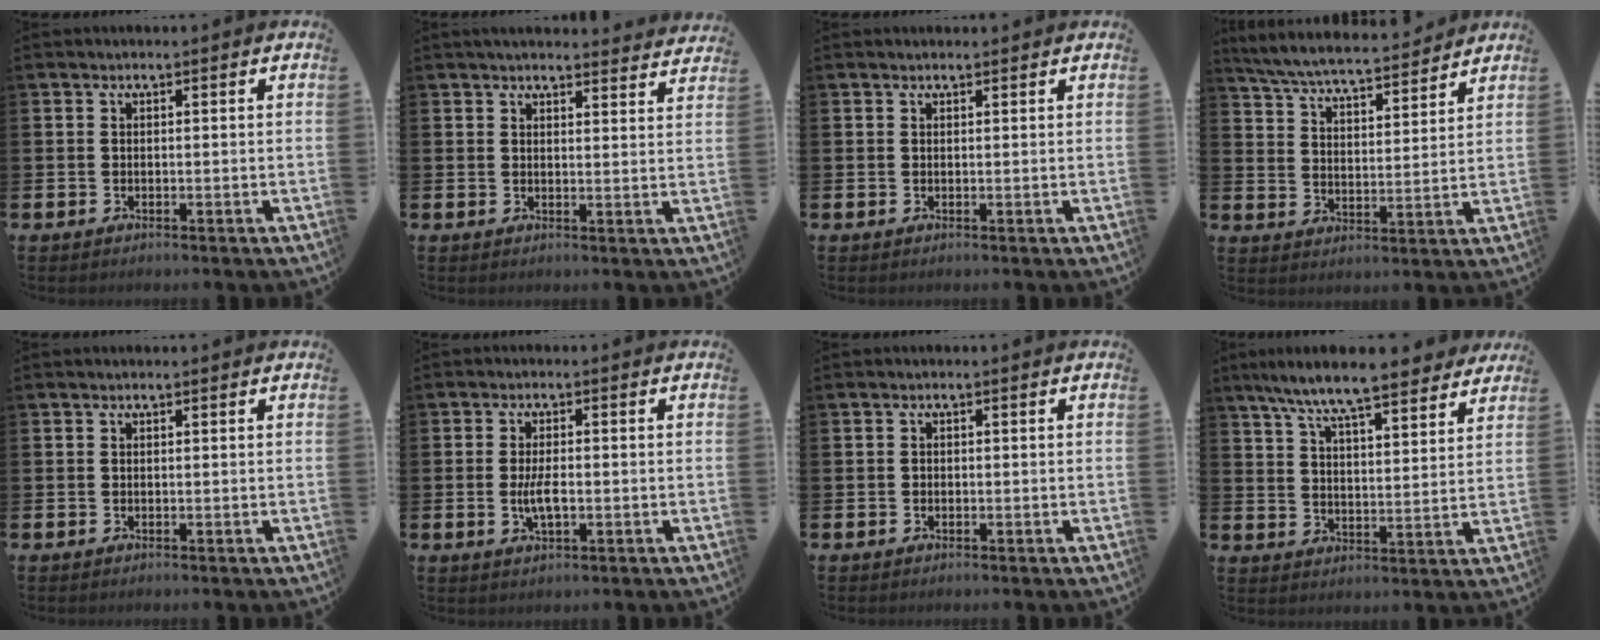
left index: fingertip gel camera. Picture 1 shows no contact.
{"total": 3.6, "force": [3.6, 0.2, 0.4], "torque": [-0.011, -0.018, 0.064]}
{"total": 0.5, "force": [0.5, 0.1, 0.0], "torque": [0.011, -0.004, 0.007]}
{"total": 6.5, "force": [6.2, 0.7, 1.6], "torque": [-0.057, -0.043, 0.108]}
{"total": 0.0}
{"total": 3.6, "force": [-0.5, 1.4, 3.3], "torque": [-0.056, -0.007, -0.014]}
{"total": 0.6, "force": [-0.3, 0.5, 0.2], "torque": [-0.009, 0.006, -0.006]}
{"total": 9.1, "force": [8.4, 1.0, 3.2], "torque": [-0.089, -0.046, 0.149]}